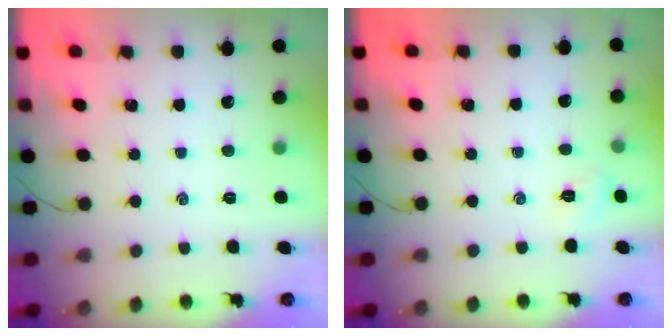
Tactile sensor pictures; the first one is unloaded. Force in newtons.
{"total": 2.6, "press": 2.4, "slide": 0.8}